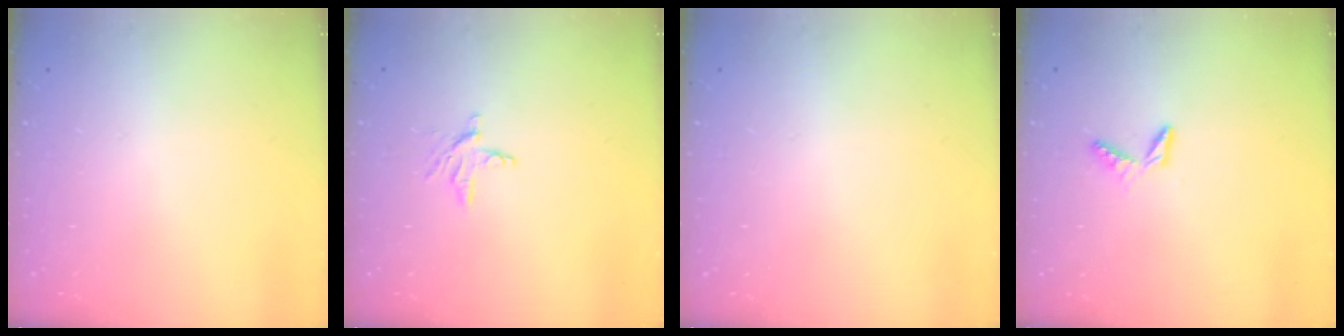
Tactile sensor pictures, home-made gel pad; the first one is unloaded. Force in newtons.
{"total": 3.6, "press": 3.6, "slide": 0.4}
{"total": 0.0}
{"total": 4.2, "press": 4.2, "slide": 0.3}